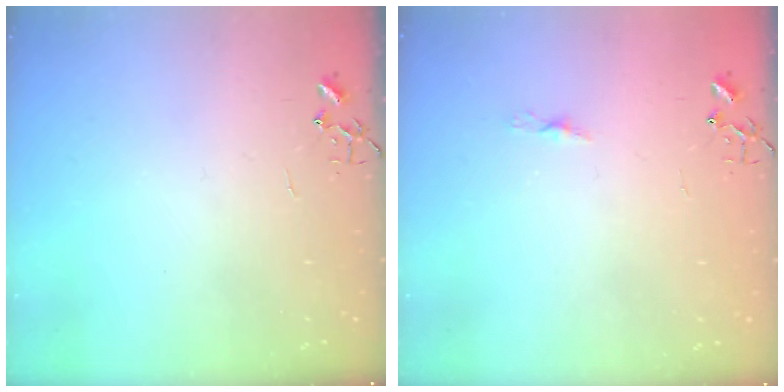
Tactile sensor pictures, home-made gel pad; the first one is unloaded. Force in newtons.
{"total": 3.8, "press": 3.7, "slide": 0.3}